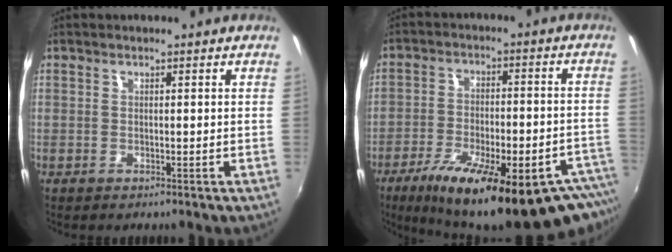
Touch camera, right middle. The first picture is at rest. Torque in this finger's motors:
{"motor_torque": [1.28, -0.85, 0.91, 0.21]}